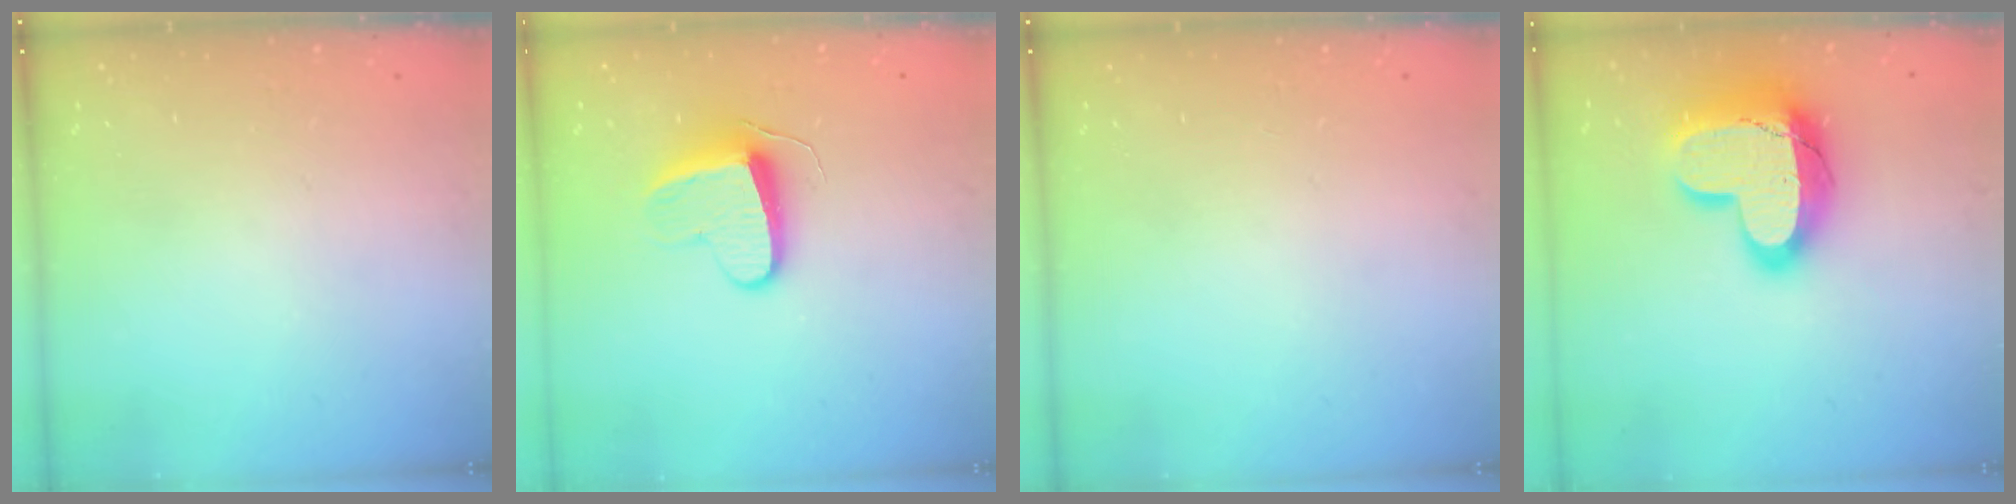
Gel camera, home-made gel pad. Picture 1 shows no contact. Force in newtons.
{"total": 9.3, "press": 9.3, "slide": 0.1}
{"total": 0.0}
{"total": 24.2, "press": 24.2, "slide": 1.6}